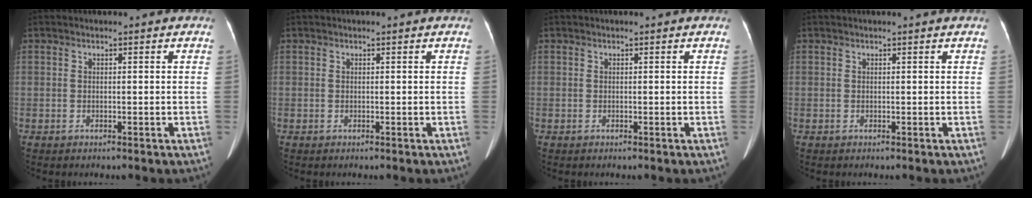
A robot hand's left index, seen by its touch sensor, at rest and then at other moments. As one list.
[{"total": 0.0}, {"total": 0.0}, {"total": 0.9, "force": [0.8, -0.1, 0.3], "torque": [-0.007, 0.002, 0.014]}]